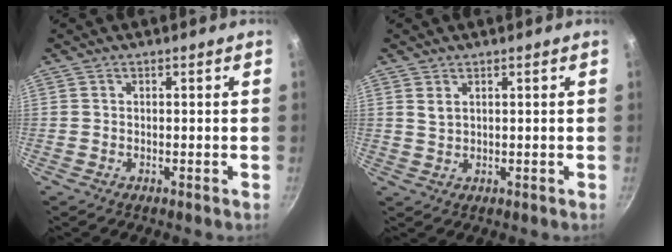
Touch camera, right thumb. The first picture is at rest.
{"total": 1.9, "force": [1.0, 1.1, 1.2], "torque": [-0.021, -0.005, 0.021]}